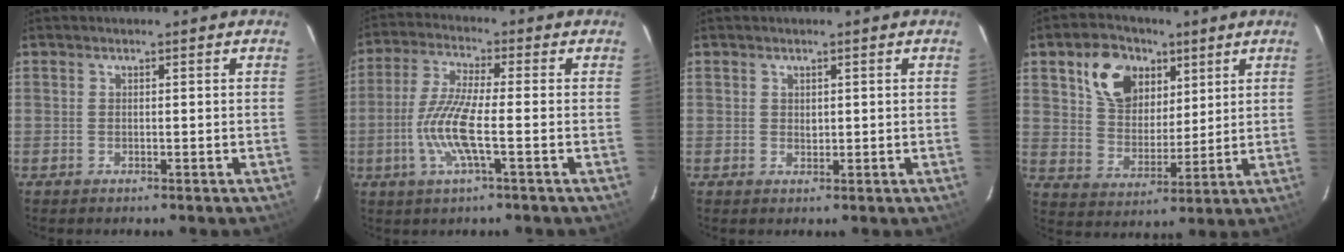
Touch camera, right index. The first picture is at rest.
{"total": 9.5, "force": [-2.4, 1.2, 9.1], "torque": [-0.195, -0.003, -0.050]}
{"total": 0.9, "force": [0.3, 0.8, 0.3], "torque": [-0.005, 0.001, 0.008]}
{"total": 12.7, "force": [6.2, 8.8, 6.7], "torque": [-0.136, 0.032, 0.120]}